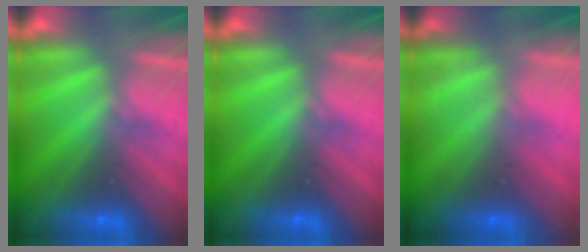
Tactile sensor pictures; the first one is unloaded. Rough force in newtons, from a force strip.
{"total": 0.0}
{"total": 2.2}